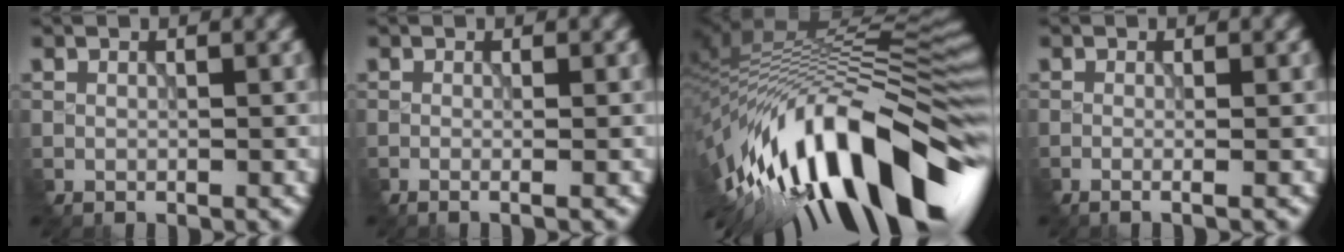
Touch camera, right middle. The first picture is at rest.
{"total": 1.5, "force": [-0.2, 0.6, 1.4], "torque": [-0.009, 0.001, -0.017]}
{"total": 15.5, "force": [-6.2, 6.6, 12.5], "torque": [-0.193, 0.014, -0.100]}
{"total": 1.8, "force": [-0.2, 0.8, 1.6], "torque": [-0.010, 0.004, -0.018]}